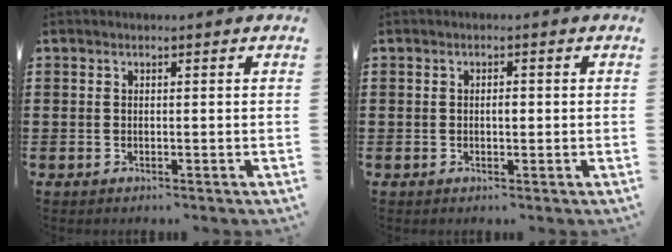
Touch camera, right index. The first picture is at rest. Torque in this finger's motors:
{"motor_torque": [0.37, -0.35, 0.00, 0.04]}